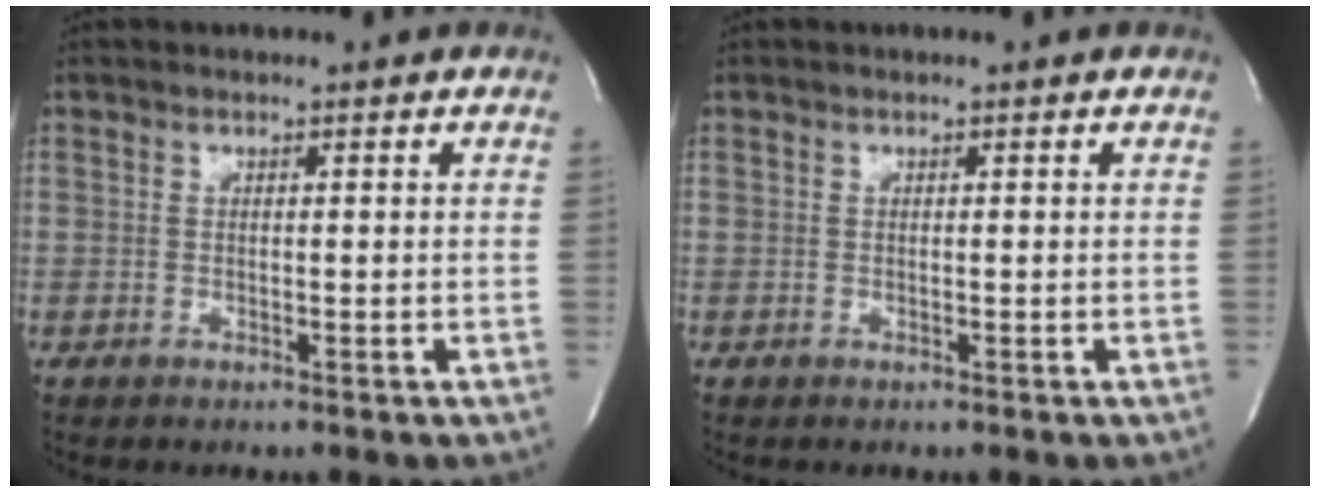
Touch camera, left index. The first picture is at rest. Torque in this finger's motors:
{"motor_torque": [-0.01, 0.01, -0.02, 0.00]}